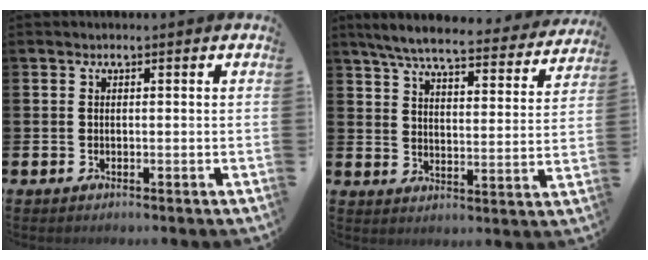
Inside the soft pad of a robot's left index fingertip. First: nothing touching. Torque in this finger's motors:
{"motor_torque": [1.06, -1.08, 0.68, 0.21]}